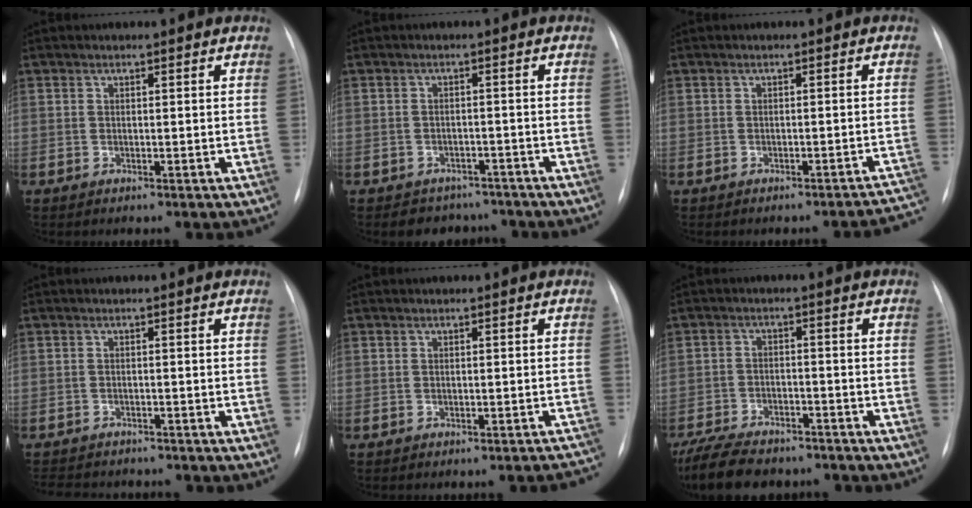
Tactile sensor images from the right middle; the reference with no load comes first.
{"total": 5.4, "force": [-4.5, 2.9, 0.1], "torque": [0.008, 0.016, -0.056]}
{"total": 5.4, "force": [-5.0, 1.1, 1.6], "torque": [0.011, 0.016, -0.055]}
{"total": 9.3, "force": [-8.3, 3.1, 2.9], "torque": [-0.054, 0.000, -0.108]}
{"total": 4.6, "force": [-4.3, 1.2, 1.1], "torque": [0.004, 0.002, -0.044]}
{"total": 15.0, "force": [-12.4, 5.4, 6.5], "torque": [-0.151, -0.010, -0.186]}